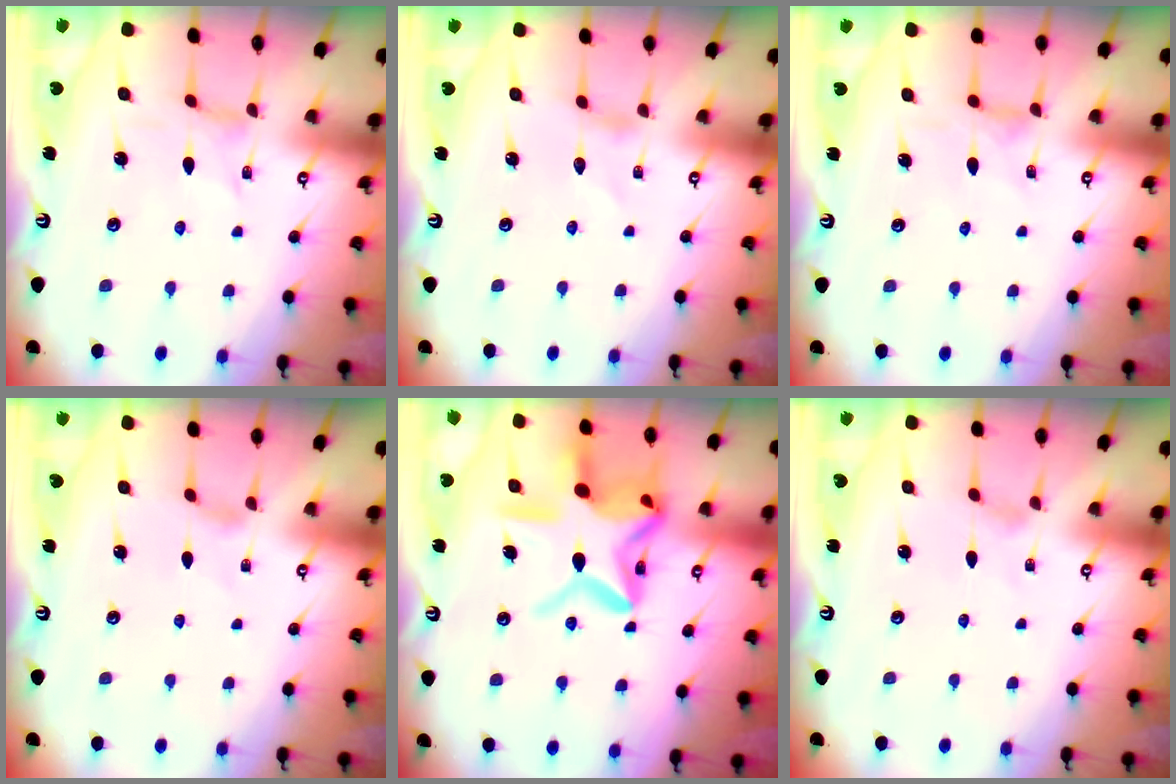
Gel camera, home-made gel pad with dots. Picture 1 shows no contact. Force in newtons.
{"total": 0.0}
{"total": 1.9, "press": 1.8, "slide": 0.5}
{"total": 0.0}
{"total": 17.6, "press": 17.5, "slide": 1.5}
{"total": 0.0}